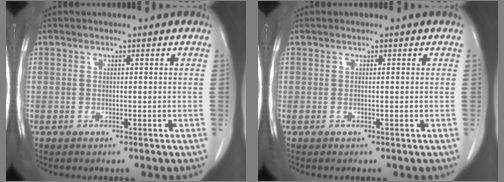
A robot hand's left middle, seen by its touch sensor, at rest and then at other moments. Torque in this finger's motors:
{"motor_torque": [-0.08, -0.03, 0.06, 0.00]}